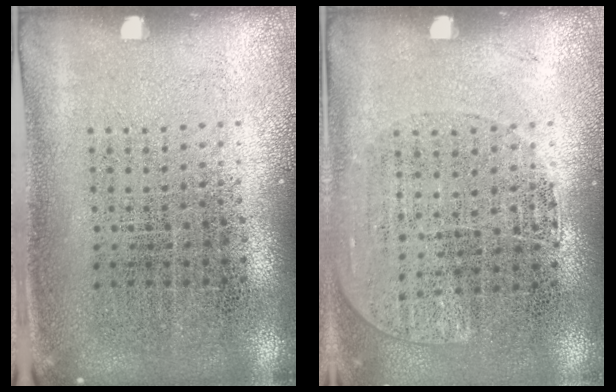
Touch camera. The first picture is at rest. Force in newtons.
{"total": 1.2, "press": 0.9, "slide": 0.7}